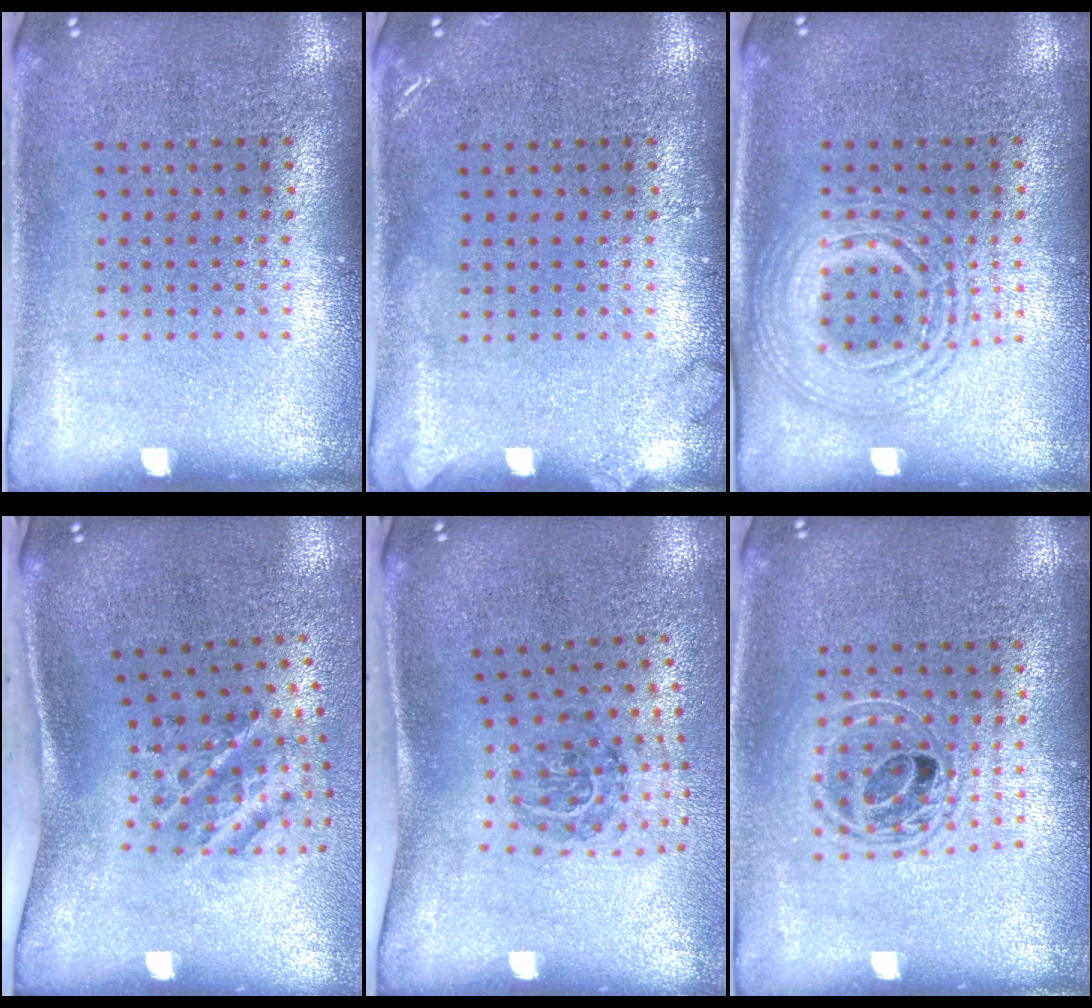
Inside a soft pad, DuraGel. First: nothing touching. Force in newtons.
{"total": 1.2, "press": 1.1, "slide": 0.2}
{"total": 2.4, "press": 2.4, "slide": 0.2}
{"total": 2.0, "press": 1.3, "slide": 1.6}
{"total": 1.9, "press": 1.2, "slide": 1.4}
{"total": 1.7, "press": 1.4, "slide": 0.9}